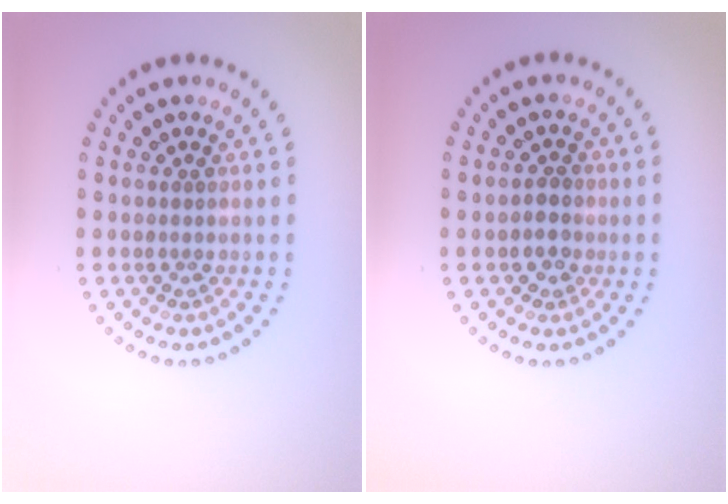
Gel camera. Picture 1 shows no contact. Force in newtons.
{"total": 1.2, "press": 1.1, "slide": 0.3}